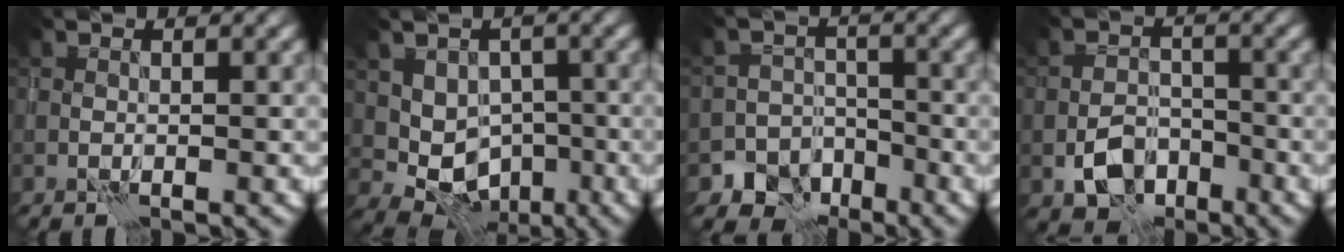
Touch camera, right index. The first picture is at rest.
{"total": 6.4, "force": [-0.6, 5.3, 3.4], "torque": [-0.041, -0.005, -0.005]}
{"total": 6.3, "force": [-4.2, 4.6, 0.5], "torque": [0.025, -0.008, -0.073]}
{"total": 3.9, "force": [-2.0, 2.8, 2.0], "torque": [-0.028, -0.002, -0.037]}